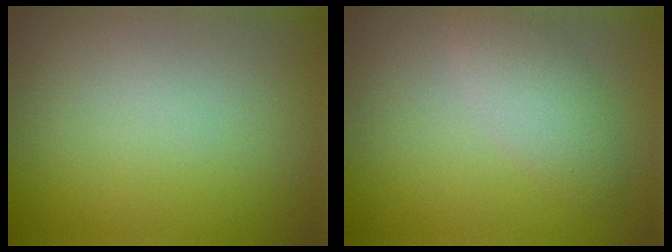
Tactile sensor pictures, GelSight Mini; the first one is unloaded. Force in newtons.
{"total": 3.0, "press": 3.0, "slide": 0.2}